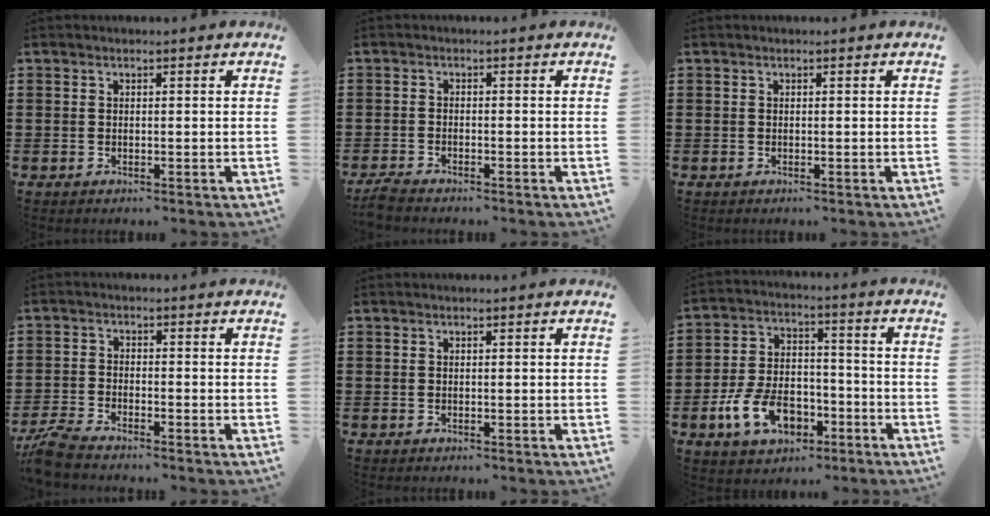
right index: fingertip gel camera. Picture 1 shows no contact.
{"total": 2.0, "force": [-2.0, 0.0, 0.3], "torque": [-0.013, -0.001, -0.042]}
{"total": 0.0}
{"total": 3.6, "force": [-3.5, -0.1, 0.9], "torque": [-0.044, -0.012, -0.076]}
{"total": 0.0}
{"total": 9.4, "force": [-4.3, 6.0, 5.9], "torque": [-0.125, 0.009, -0.081]}